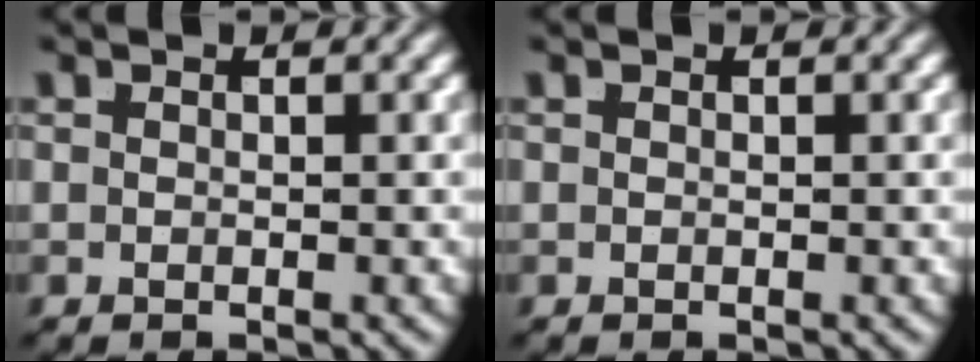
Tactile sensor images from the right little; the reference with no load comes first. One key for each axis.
{"total": 0.0}